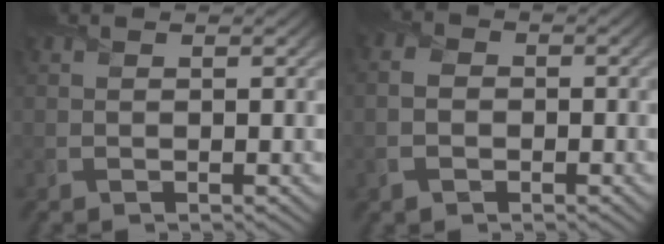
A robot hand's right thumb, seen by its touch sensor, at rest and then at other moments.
{"total": 2.9, "force": [-1.1, 2.1, 1.6], "torque": [-0.037, 0.000, -0.027]}